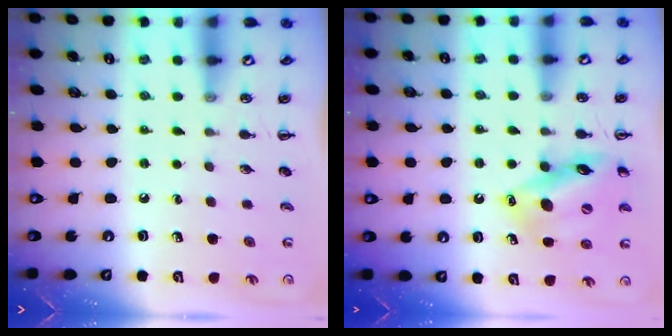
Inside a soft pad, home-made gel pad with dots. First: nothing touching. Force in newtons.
{"total": 15.5, "press": 15.1, "slide": 3.6}